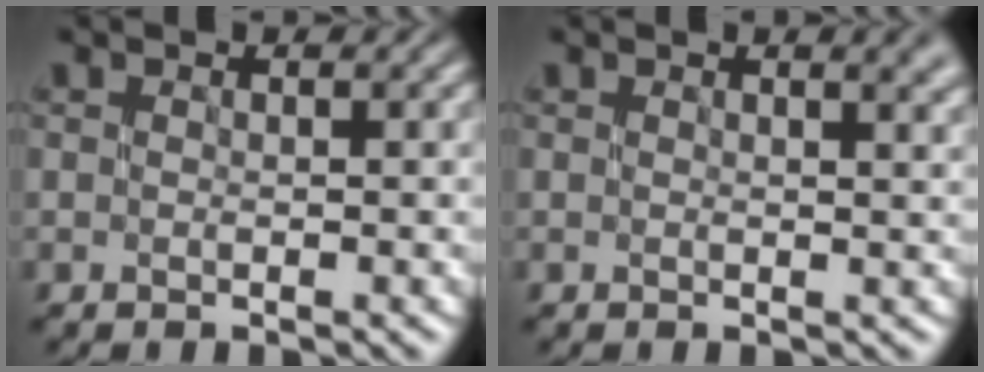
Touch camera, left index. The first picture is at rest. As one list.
[{"total": 2.3, "force": [0.7, 1.0, 1.9], "torque": [-0.010, 0.009, 0.003]}]